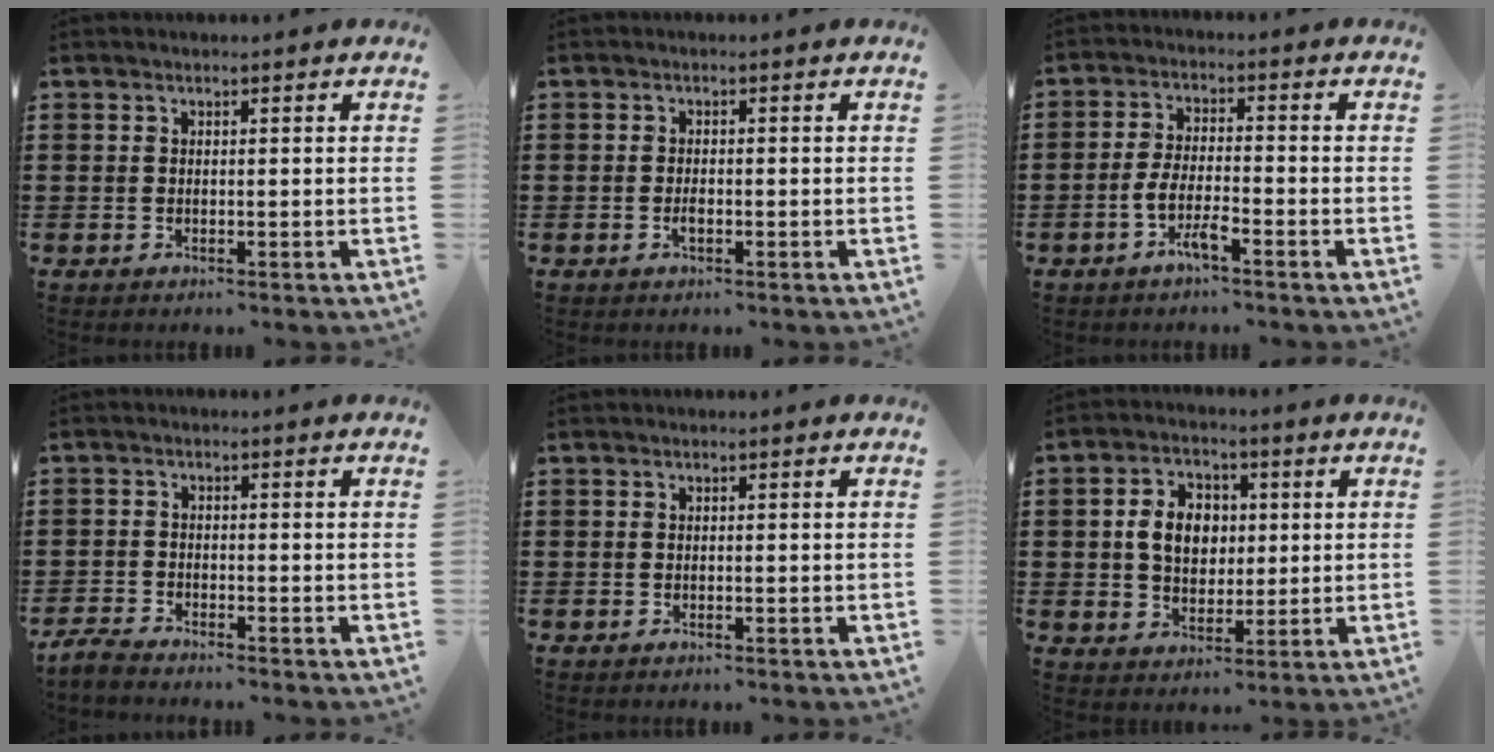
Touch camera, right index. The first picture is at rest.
{"total": 1.4, "force": [-0.6, 0.6, 1.2], "torque": [-0.024, -0.002, -0.010]}
{"total": 4.8, "force": [-2.7, 1.0, 3.8], "torque": [-0.093, -0.004, -0.058]}
{"total": 2.2, "force": [-2.2, 0.1, 0.3], "torque": [-0.016, 0.000, -0.047]}
{"total": 0.0}
{"total": 7.1, "force": [0.7, 5.5, 4.4], "torque": [-0.102, 0.013, 0.006]}